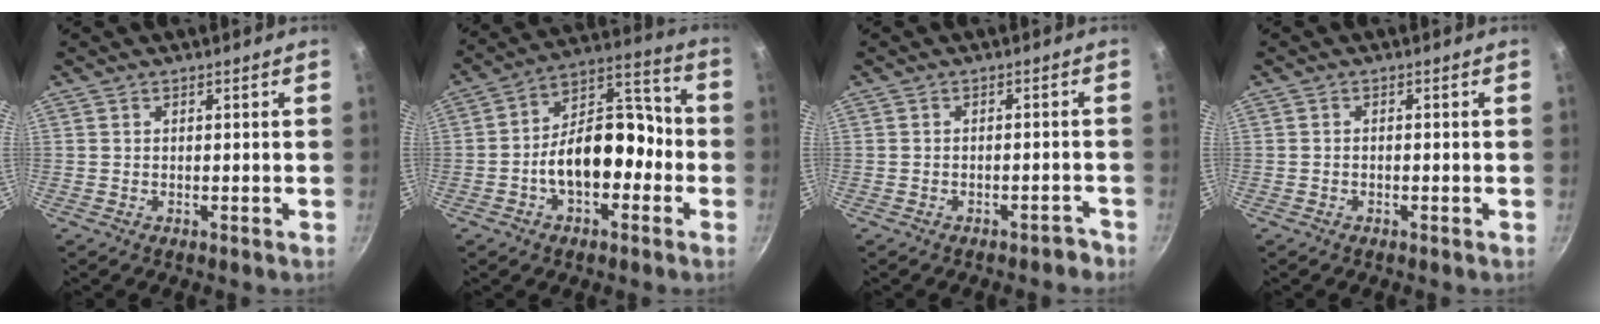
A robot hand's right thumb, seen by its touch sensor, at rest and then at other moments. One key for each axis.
{"total": 16.5, "fx": -4.1, "fy": 10.6, "fz": 12.0, "tx": -0.136, "ty": 0.073, "tz": -0.071}
{"total": 2.7, "fx": -2.2, "fy": 1.2, "fz": 1.0, "tx": 0.002, "ty": 0.041, "tz": -0.008}
{"total": 0.7, "fx": -0.4, "fy": 0.3, "fz": 0.4, "tx": -0.011, "ty": 0.006, "tz": -0.008}